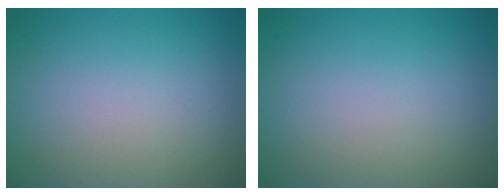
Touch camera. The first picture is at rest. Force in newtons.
{"total": 0.0}